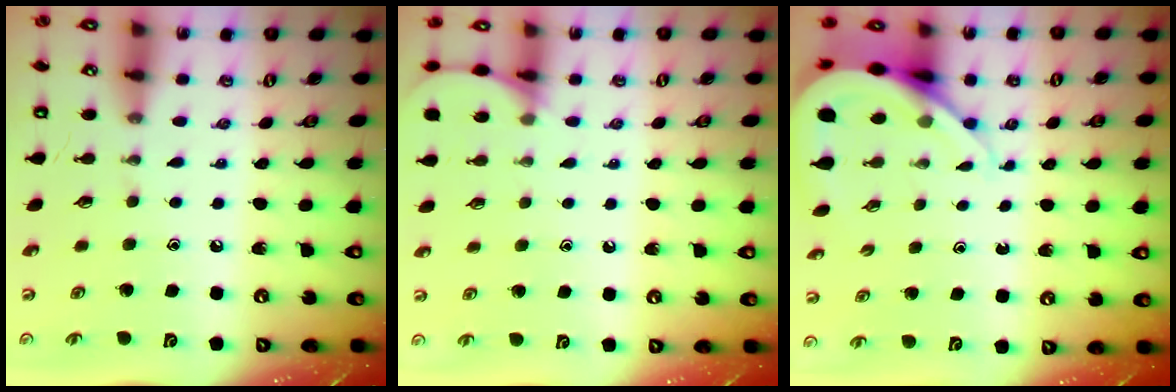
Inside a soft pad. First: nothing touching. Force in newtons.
{"total": 5.4, "press": 5.4, "slide": 0.7}
{"total": 9.7, "press": 9.6, "slide": 1.0}